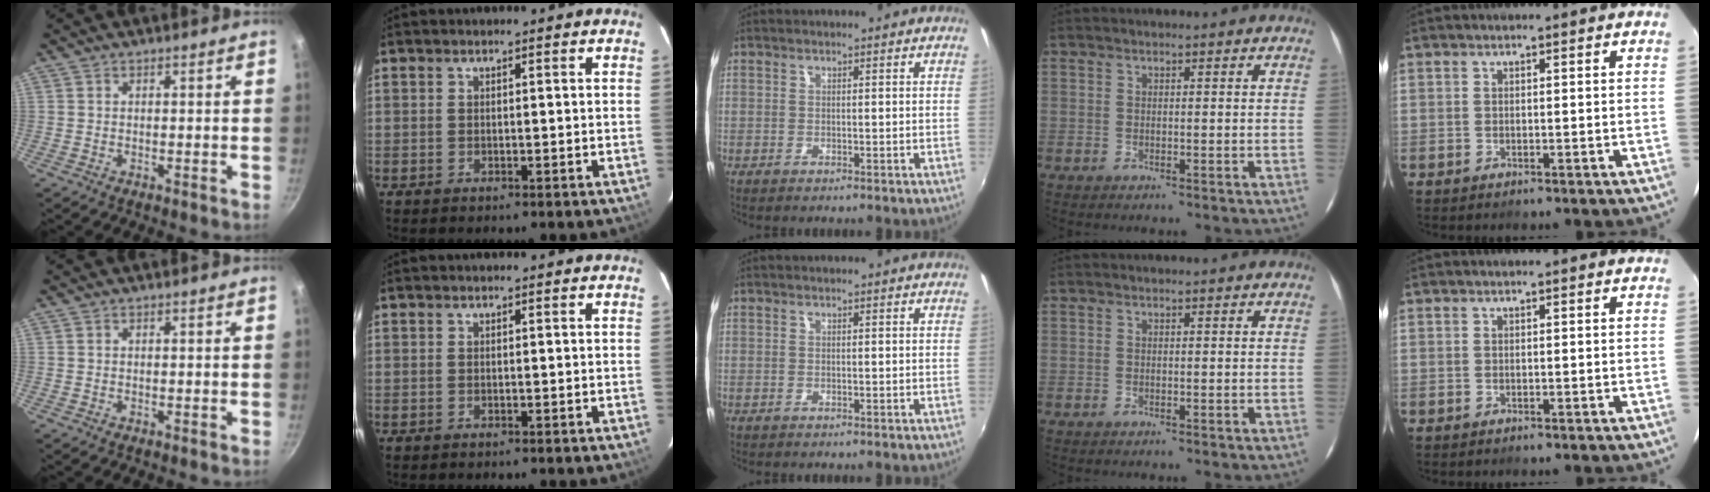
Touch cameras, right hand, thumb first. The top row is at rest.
{}